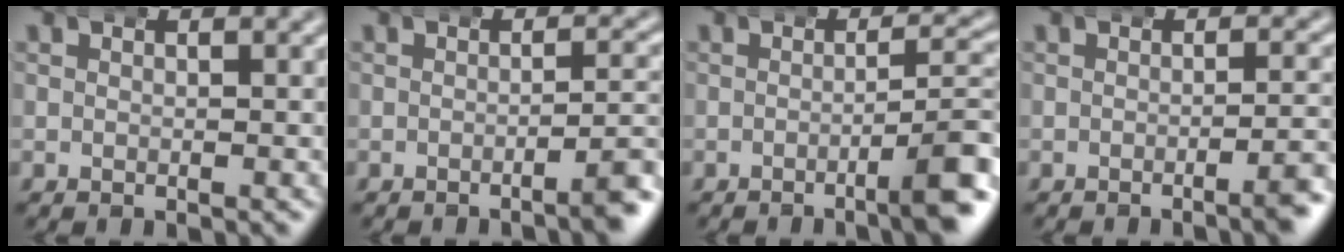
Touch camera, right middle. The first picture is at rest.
{"total": 2.8, "force": [-1.6, 0.4, 2.3], "torque": [-0.024, 0.005, -0.034]}
{"total": 4.8, "force": [-1.9, 0.6, 4.4], "torque": [-0.052, 0.011, -0.039]}
{"total": 2.4, "force": [-1.4, 0.1, 1.9], "torque": [-0.022, 0.006, -0.030]}